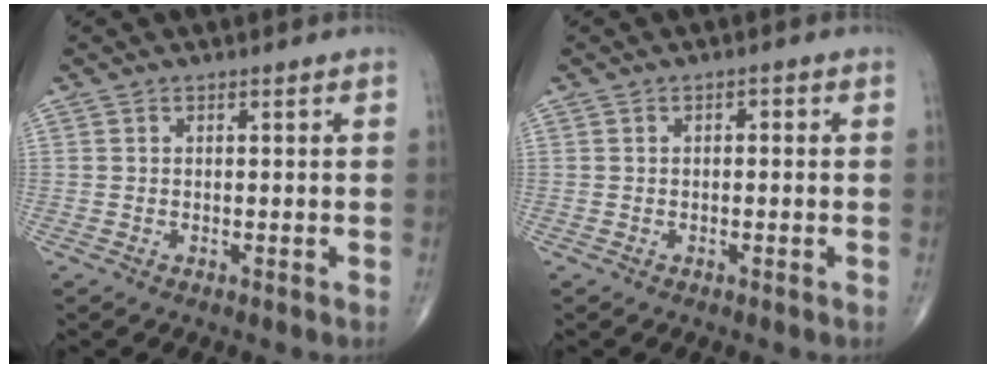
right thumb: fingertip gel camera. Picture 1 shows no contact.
{"total": 1.1, "force": [0.1, 0.7, 0.9], "torque": [-0.010, 0.004, -0.001]}